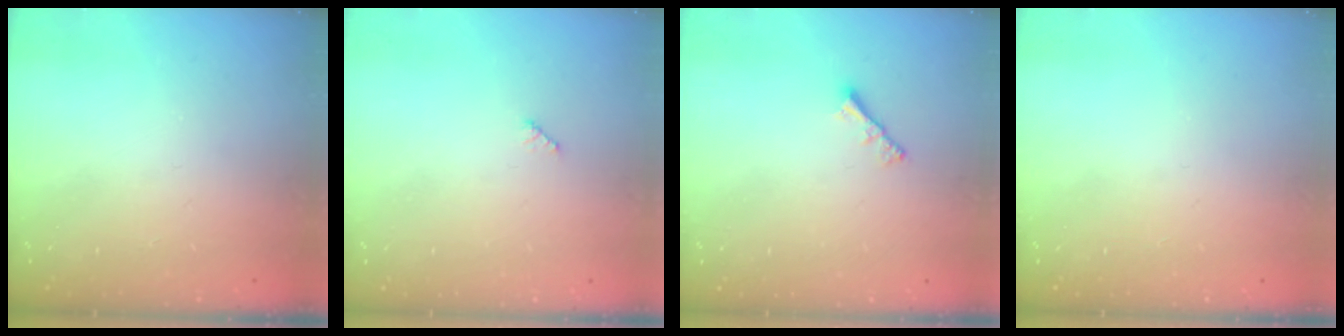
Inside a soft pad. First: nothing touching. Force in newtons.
{"total": 2.9, "press": 2.9, "slide": 0.4}
{"total": 2.2, "press": 2.1, "slide": 0.6}
{"total": 0.0}